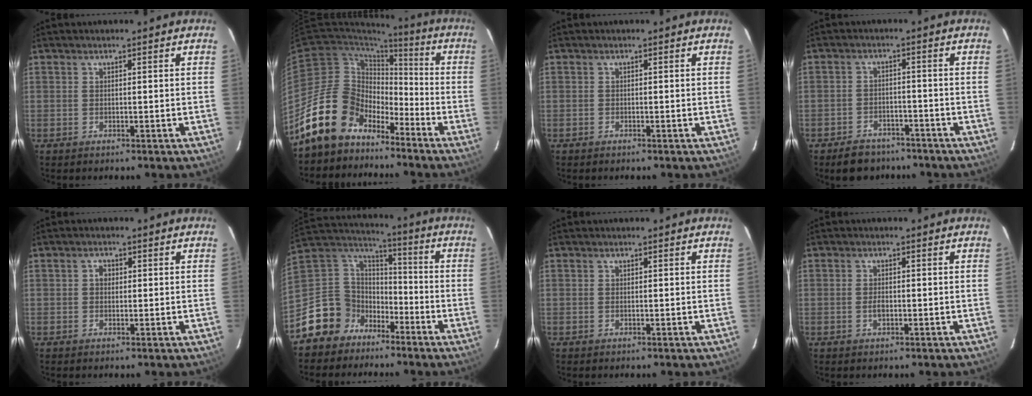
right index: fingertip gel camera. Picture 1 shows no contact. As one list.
[{"total": 15.1, "force": [-11.2, 9.3, 4.0], "torque": [-0.089, 0.031, -0.194]}, {"total": 0.0}, {"total": 7.9, "force": [-6.3, 4.2, 2.2], "torque": [-0.060, 0.013, -0.085]}, {"total": 1.4, "force": [0.1, 1.3, 0.6], "torque": [-0.009, 0.007, 0.000]}, {"total": 13.0, "force": [-8.1, 10.0, 1.8], "torque": [-0.067, 0.047, -0.151]}, {"total": 0.0}, {"total": 1.8, "force": [-0.4, 1.0, 1.4], "torque": [-0.028, 0.001, -0.008]}]